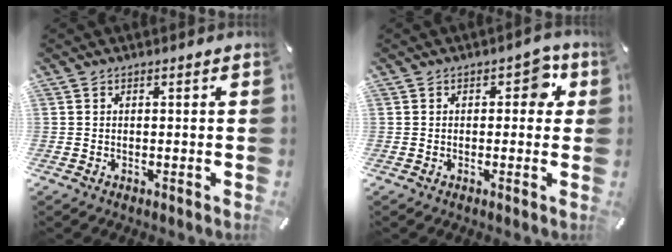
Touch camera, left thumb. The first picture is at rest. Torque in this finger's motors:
{"motor_torque": [0.59, 0.58, 0.32, -0.18, 0.00]}